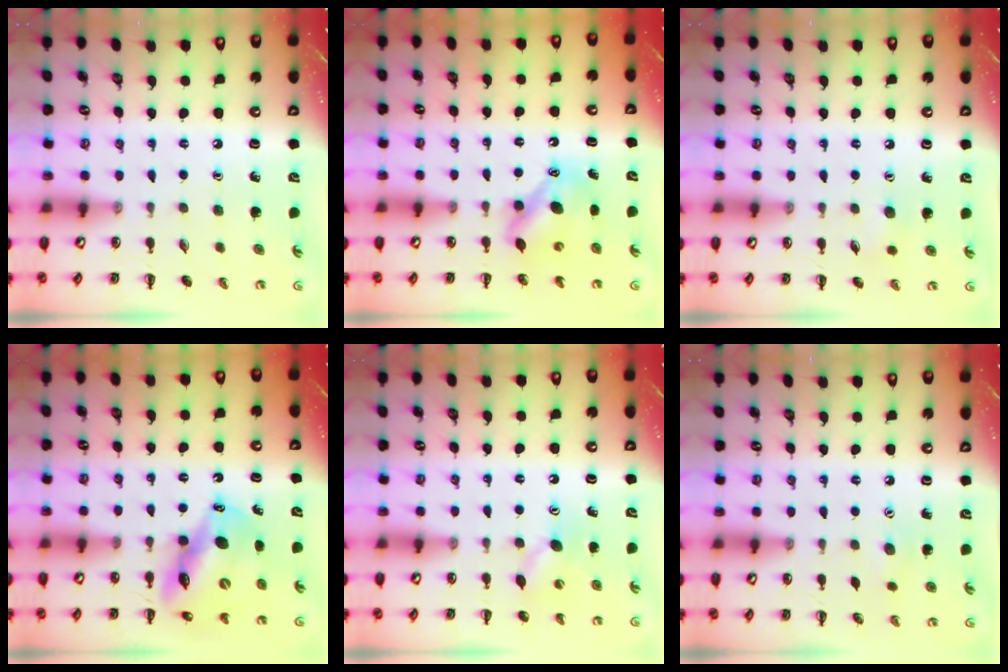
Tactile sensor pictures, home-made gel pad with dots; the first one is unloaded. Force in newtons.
{"total": 7.6, "press": 7.6, "slide": 1.0}
{"total": 4.8, "press": 4.6, "slide": 1.0}
{"total": 12.0, "press": 11.7, "slide": 2.7}
{"total": 7.8, "press": 7.7, "slide": 1.1}
{"total": 4.8, "press": 4.7, "slide": 1.2}